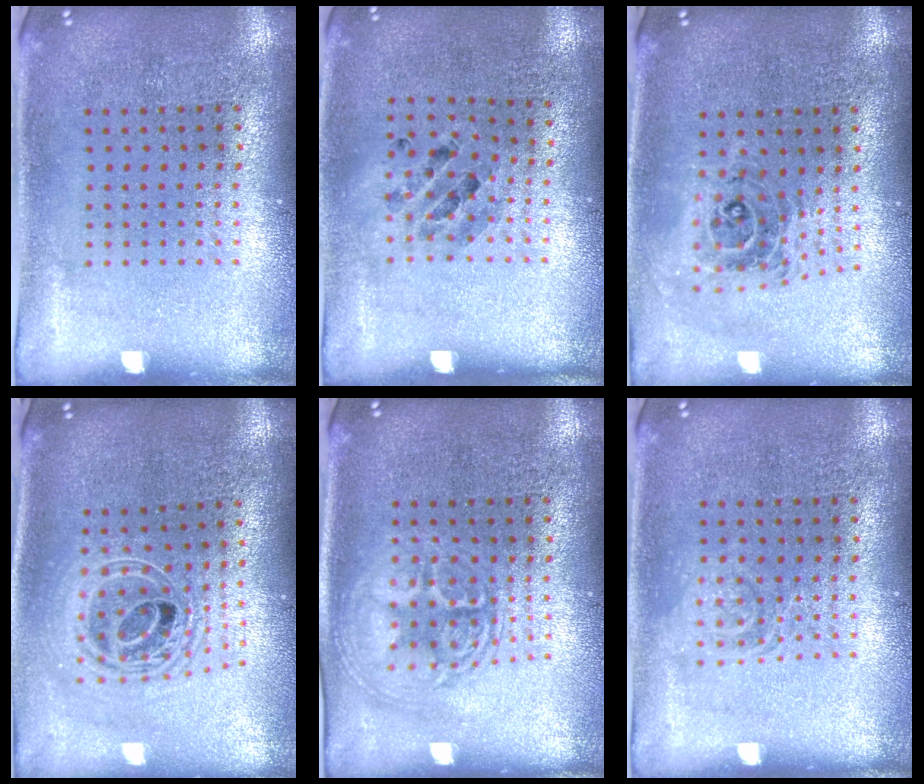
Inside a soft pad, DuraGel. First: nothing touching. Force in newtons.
{"total": 0.8, "press": 0.8, "slide": 0.1}
{"total": 0.9, "press": 0.9, "slide": 0.1}
{"total": 2.2, "press": 1.7, "slide": 1.4}
{"total": 2.8, "press": 2.7, "slide": 0.3}
{"total": 1.5, "press": 1.5, "slide": 0.3}